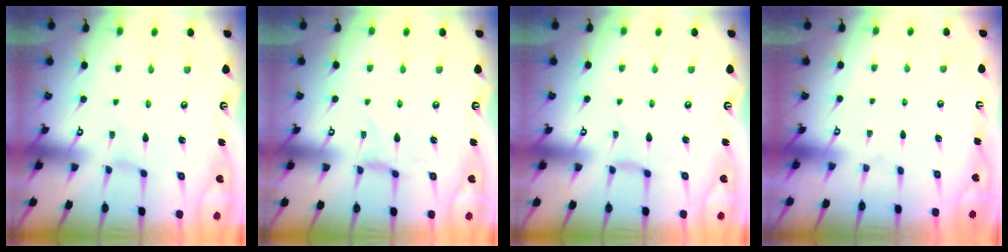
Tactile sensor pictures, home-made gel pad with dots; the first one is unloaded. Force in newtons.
{"total": 0.0}
{"total": 1.6, "press": 1.6, "slide": 0.1}
{"total": 0.0}